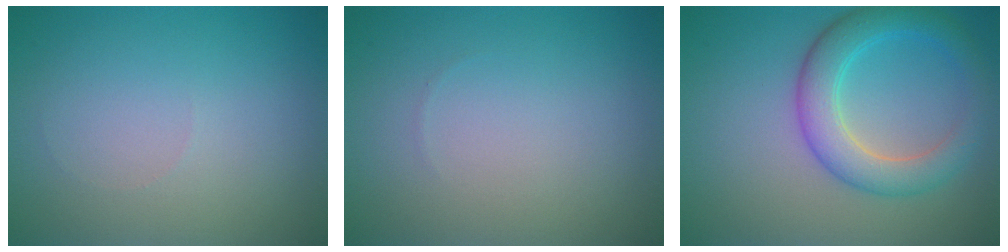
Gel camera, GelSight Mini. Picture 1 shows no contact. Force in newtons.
{"total": 0.0}
{"total": 5.0, "press": 4.9, "slide": 0.3}